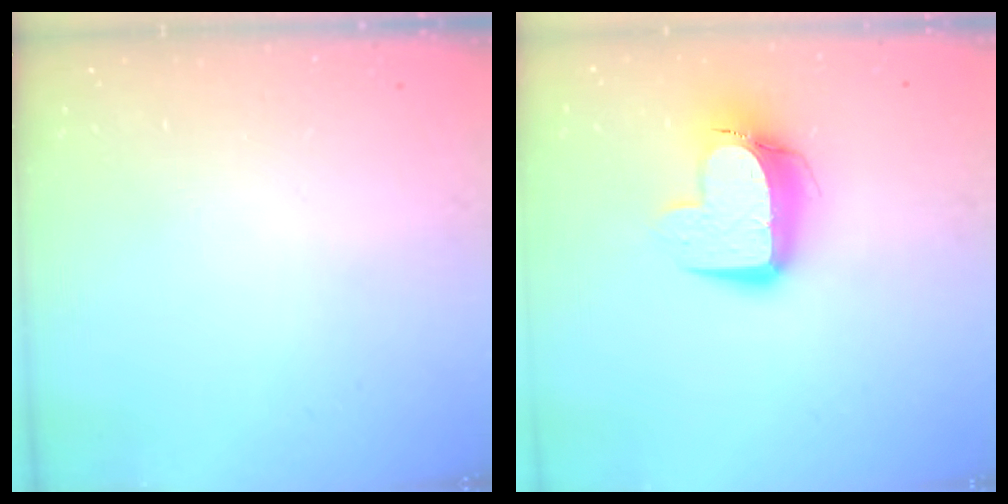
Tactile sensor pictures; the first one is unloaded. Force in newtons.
{"total": 11.5, "press": 11.5, "slide": 1.0}